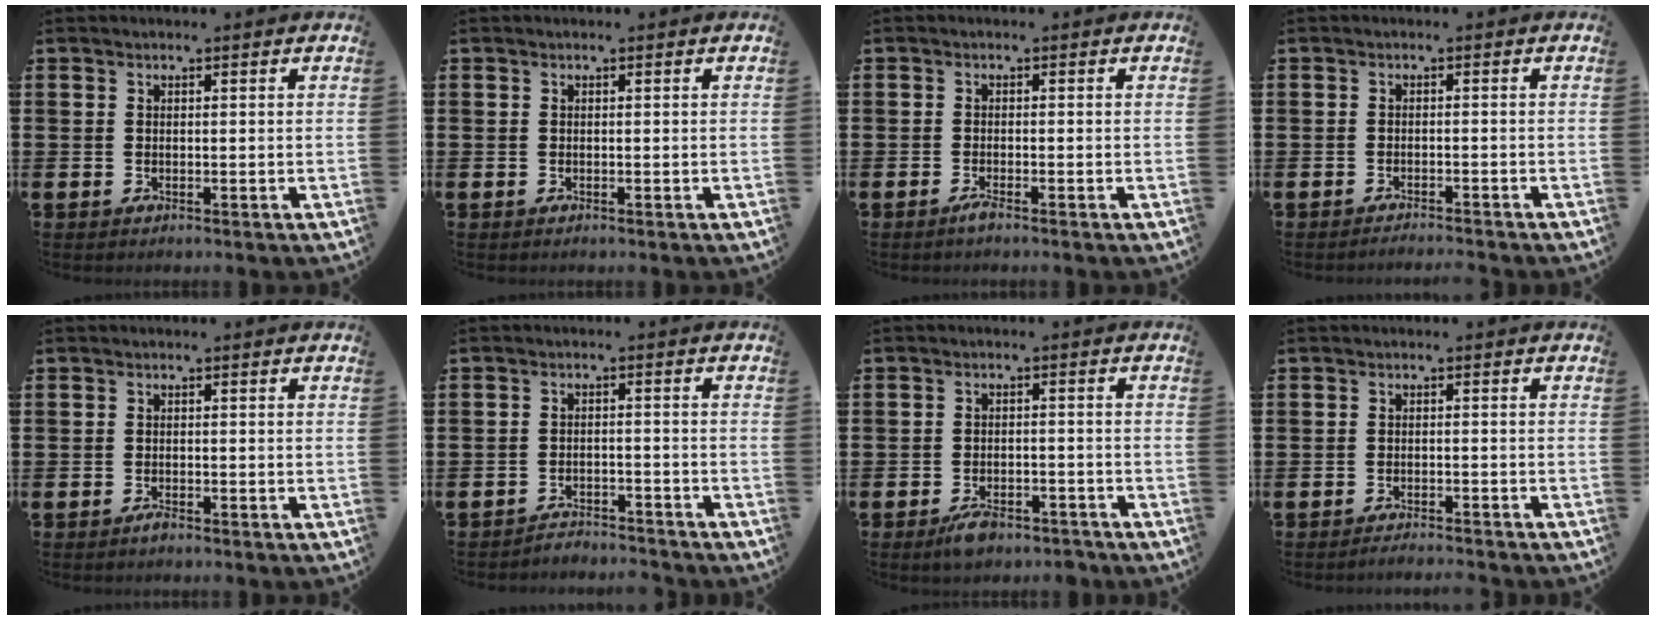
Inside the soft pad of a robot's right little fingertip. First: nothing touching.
{"total": 0.0}
{"total": 1.1, "force": [-0.8, 0.1, 0.7], "torque": [-0.013, -0.002, -0.014]}
{"total": 1.1, "force": [-1.1, -0.2, 0.1], "torque": [-0.002, 0.001, -0.022]}
{"total": 0.9, "force": [-0.7, 0.2, 0.5], "torque": [-0.010, -0.003, -0.013]}
{"total": 2.5, "force": [-2.5, 0.0, -0.3], "torque": [-0.003, 0.004, -0.055]}
{"total": 3.0, "force": [-2.3, 1.2, 1.4], "torque": [-0.026, 0.010, -0.045]}
{"total": 1.3, "force": [-1.3, -0.2, 0.1], "torque": [-0.004, 0.002, -0.027]}